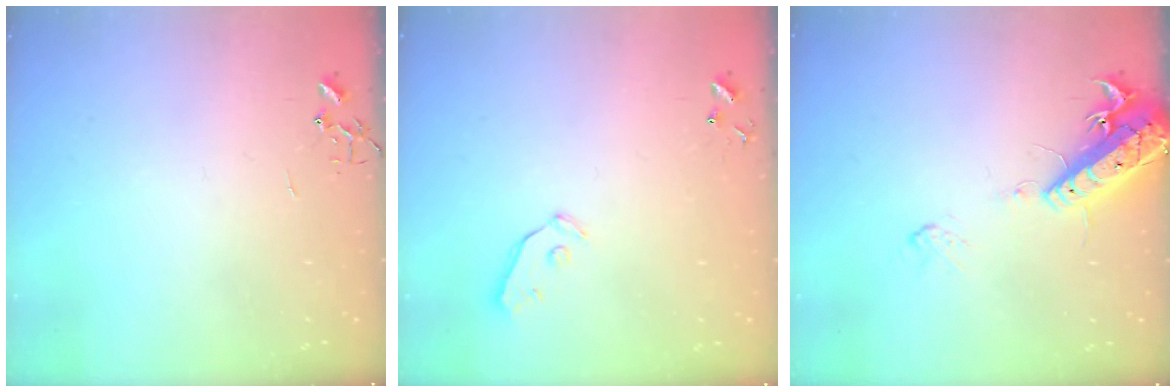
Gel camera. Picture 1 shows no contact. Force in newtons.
{"total": 4.0, "press": 3.9, "slide": 0.7}
{"total": 15.1, "press": 14.7, "slide": 3.5}